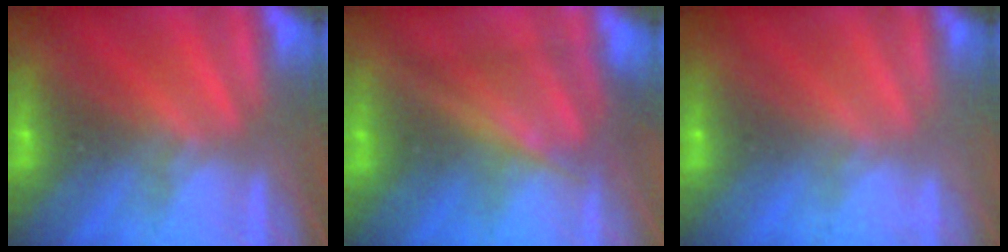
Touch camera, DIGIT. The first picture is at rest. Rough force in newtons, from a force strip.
{"total": 4.7}
{"total": 3.8}